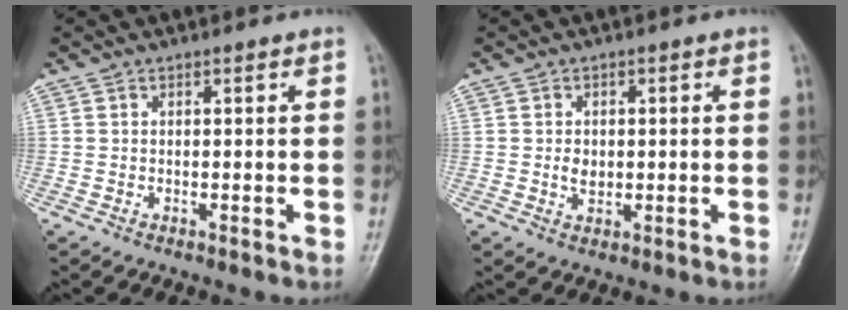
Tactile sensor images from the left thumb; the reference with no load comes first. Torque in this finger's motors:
{"motor_torque": [0.00, 0.00, 0.14, -0.10, 0.00]}